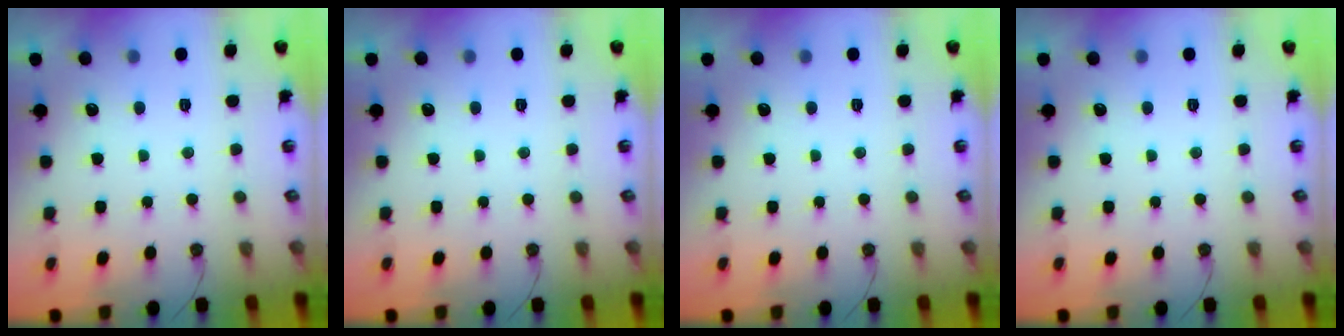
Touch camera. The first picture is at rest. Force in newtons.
{"total": 0.0}
{"total": 0.0}
{"total": 0.0}